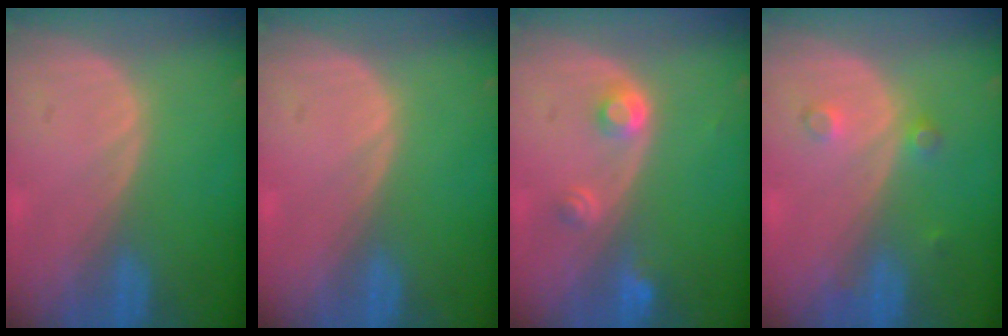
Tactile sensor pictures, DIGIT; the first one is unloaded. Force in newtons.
{"total": 0.0}
{"total": 3.0, "press": 2.8, "slide": 0.9}
{"total": 2.5, "press": 2.1, "slide": 1.3}